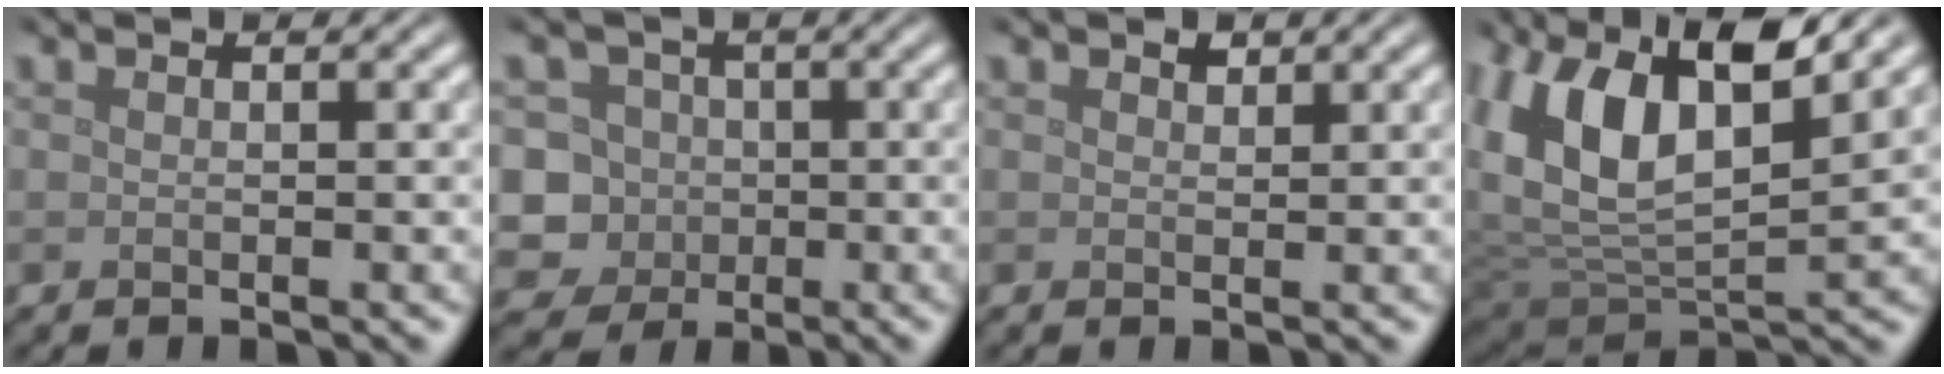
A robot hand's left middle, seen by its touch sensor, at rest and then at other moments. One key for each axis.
{"total": 6.4, "fx": -1.5, "fy": 6.0, "fz": 1.7, "tx": -0.019, "ty": 0.012, "tz": -0.056}
{"total": 0.8, "fx": 0.6, "fy": 0.4, "fz": 0.3, "tx": -0.004, "ty": -0.002, "tz": 0.009}
{"total": 12.0, "fx": 4.7, "fy": 5.9, "fz": 9.3, "tx": -0.195, "ty": 0.015, "tz": 0.084}